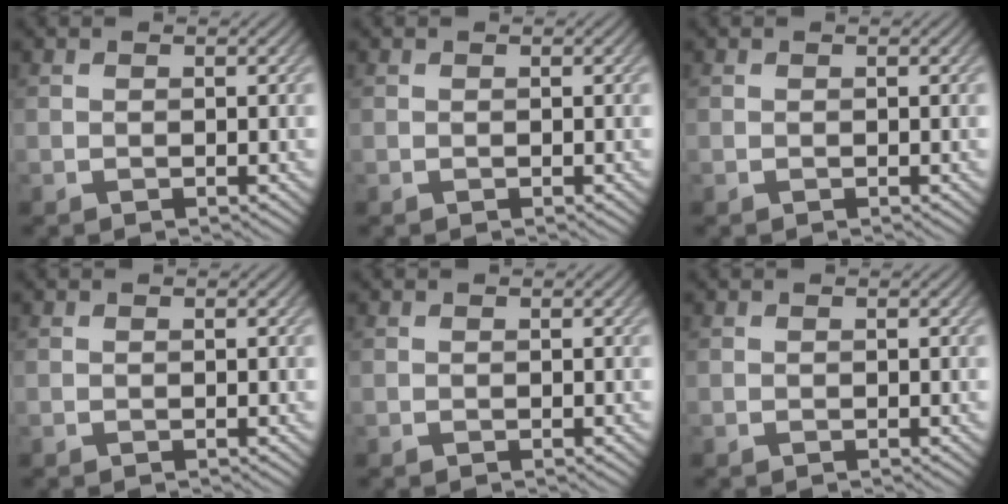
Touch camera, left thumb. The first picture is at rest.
{"total": 0.0}
{"total": 0.0}
{"total": 0.0}
{"total": 0.0}
{"total": 0.0}